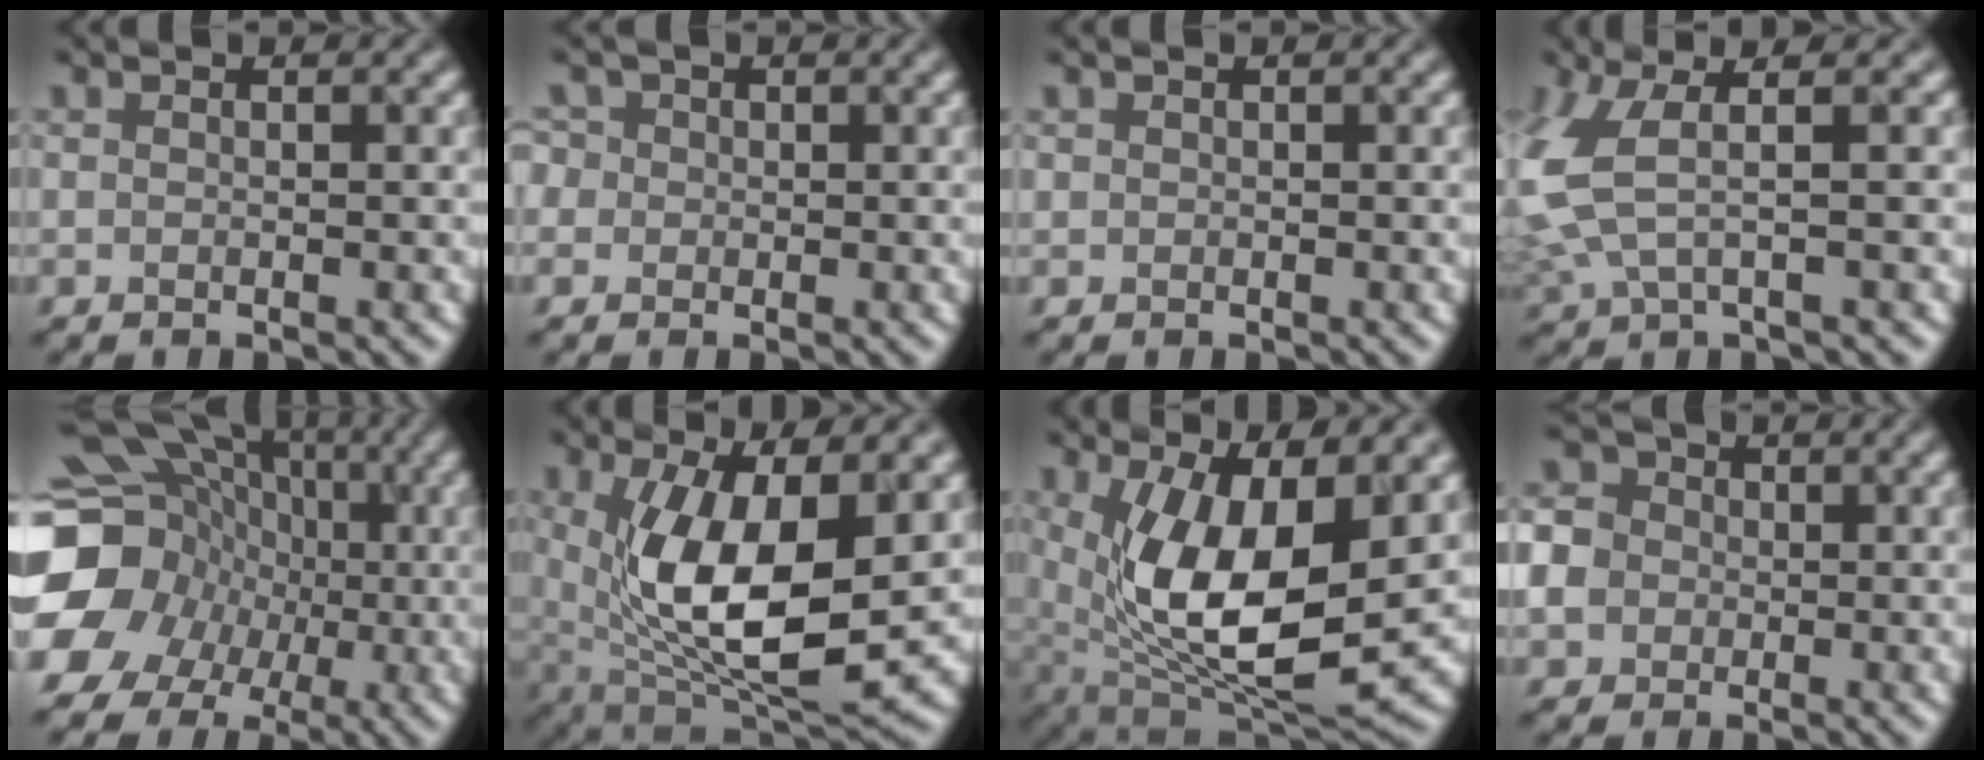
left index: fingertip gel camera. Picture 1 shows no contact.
{"total": 1.1, "force": [-0.1, 1.1, -0.2], "torque": [-0.001, 0.016, 0.003]}
{"total": 0.9, "force": [-0.2, -0.4, -0.7], "torque": [0.004, -0.002, 0.014]}
{"total": 4.8, "force": [-0.3, 1.6, 4.5], "torque": [-0.140, -0.001, 0.015]}
{"total": 16.0, "force": [-2.7, 14.2, 6.8], "torque": [-0.138, 0.002, -0.061]}
{"total": 10.2, "force": [0.1, 4.4, 9.1], "torque": [-0.172, -0.024, 0.030]}
{"total": 11.2, "force": [0.2, 5.0, 10.0], "torque": [-0.181, -0.029, 0.031]}
{"total": 4.0, "force": [-0.9, 3.6, 1.3], "torque": [-0.044, 0.017, -0.005]}